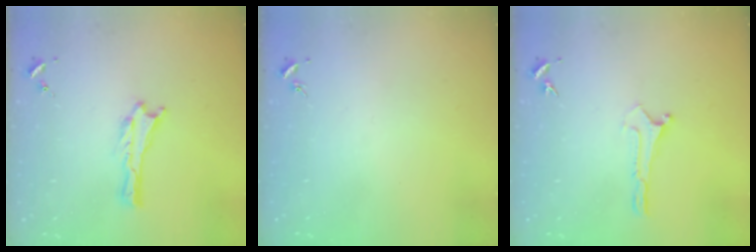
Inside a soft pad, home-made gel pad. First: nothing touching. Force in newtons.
{"total": 0.0}
{"total": 0.0}